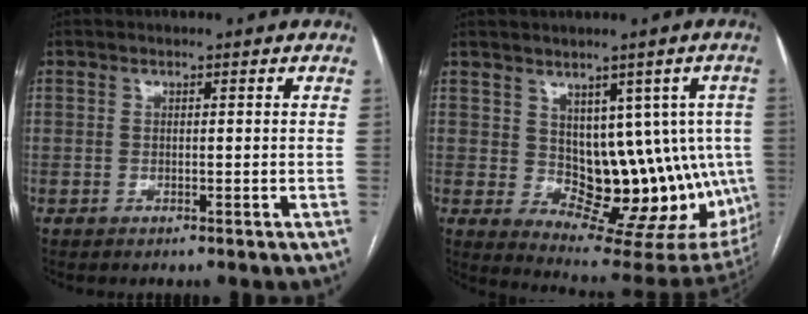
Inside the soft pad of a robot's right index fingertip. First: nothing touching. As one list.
[{"total": 13.4, "force": [0.9, 8.5, 10.3], "torque": [-0.100, 0.014, 0.034]}]